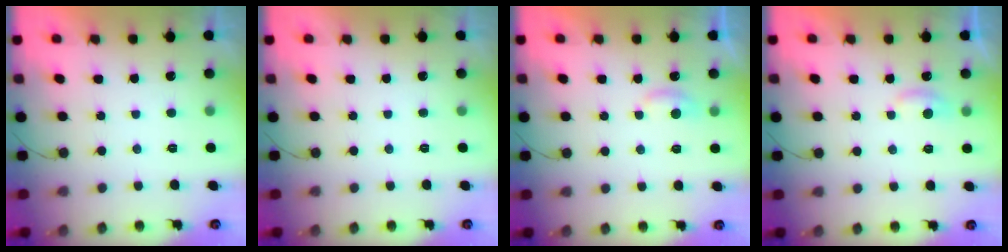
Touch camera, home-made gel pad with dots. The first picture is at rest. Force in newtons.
{"total": 0.0}
{"total": 4.1, "press": 4.1, "slide": 0.3}
{"total": 4.1, "press": 4.1, "slide": 0.3}